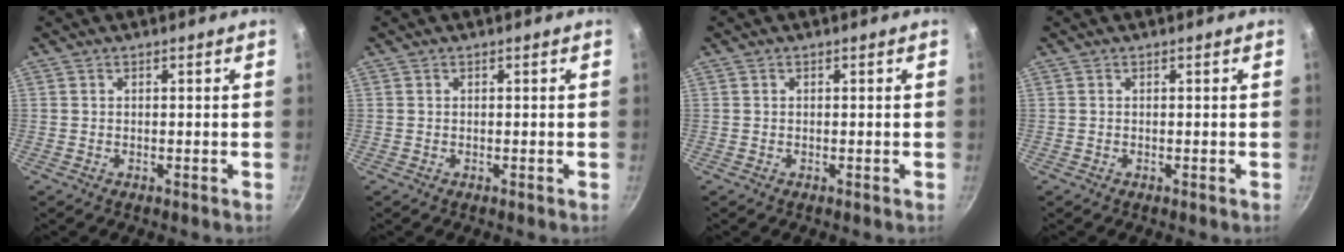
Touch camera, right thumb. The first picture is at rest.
{"total": 0.0}
{"total": 0.0}
{"total": 0.0}